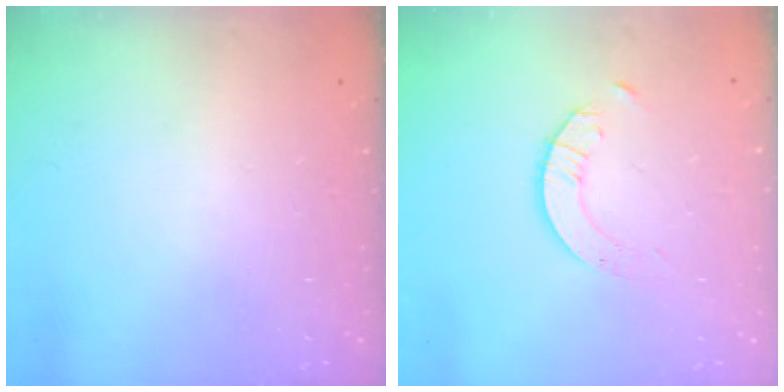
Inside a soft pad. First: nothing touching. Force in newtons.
{"total": 2.1, "press": 2.1, "slide": 0.2}